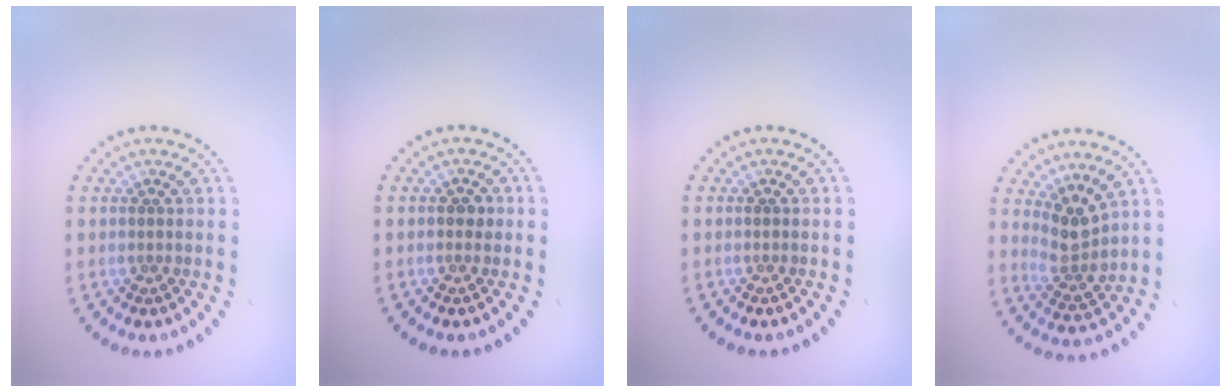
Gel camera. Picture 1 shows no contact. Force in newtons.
{"total": 1.2, "press": 1.2, "slide": 0.0}
{"total": 0.0}
{"total": 2.9, "press": 2.3, "slide": 1.8}